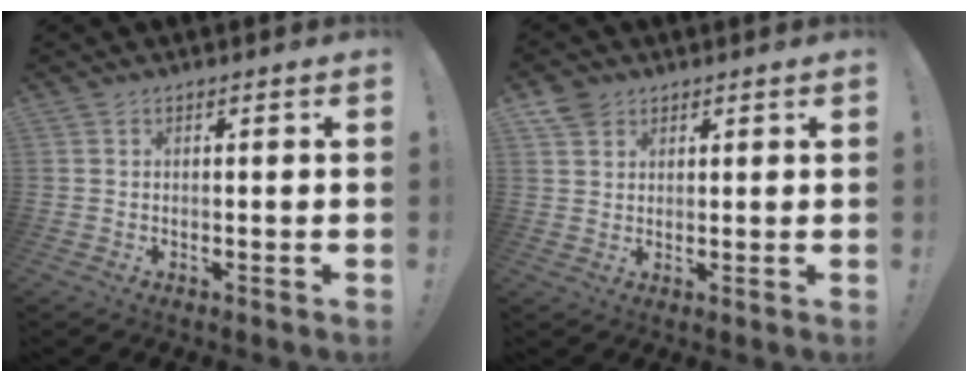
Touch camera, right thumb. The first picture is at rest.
{"total": 4.3, "force": [2.6, 3.2, 1.0], "torque": [-0.016, -0.008, 0.050]}